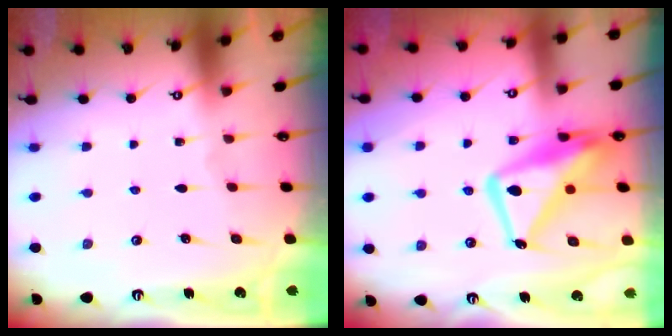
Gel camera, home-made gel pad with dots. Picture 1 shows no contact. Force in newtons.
{"total": 16.6, "press": 16.5, "slide": 1.5}